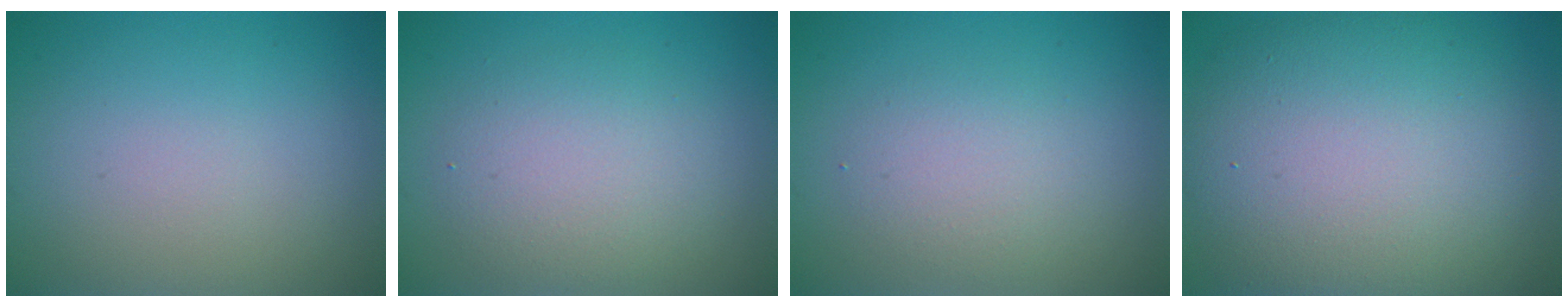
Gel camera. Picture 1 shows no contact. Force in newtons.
{"total": 3.9, "press": 3.9, "slide": 0.3}
{"total": 2.4, "press": 2.4, "slide": 0.1}
{"total": 12.9, "press": 12.9, "slide": 0.8}